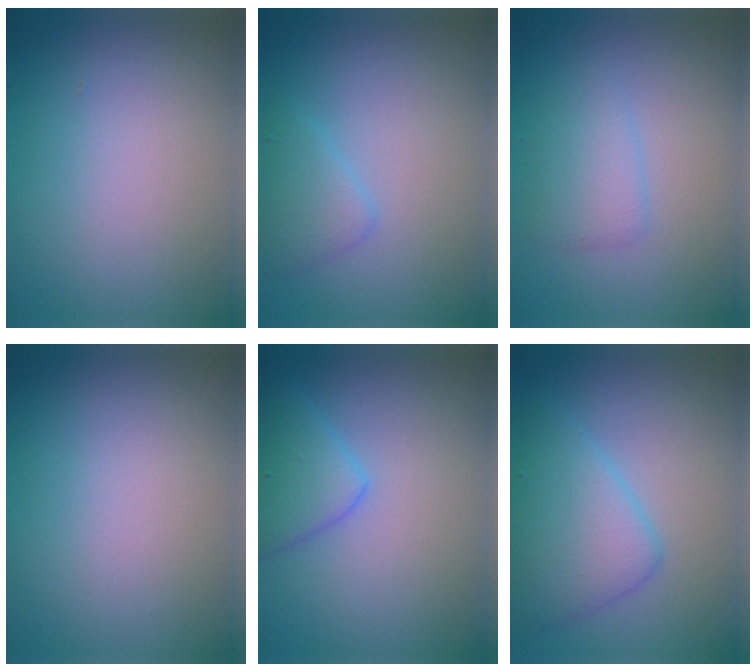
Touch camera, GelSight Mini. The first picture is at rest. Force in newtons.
{"total": 2.0, "press": 2.0, "slide": 0.1}
{"total": 2.2, "press": 2.2, "slide": 0.0}
{"total": 0.0}
{"total": 3.3, "press": 3.3, "slide": 0.2}
{"total": 4.6, "press": 4.5, "slide": 0.1}